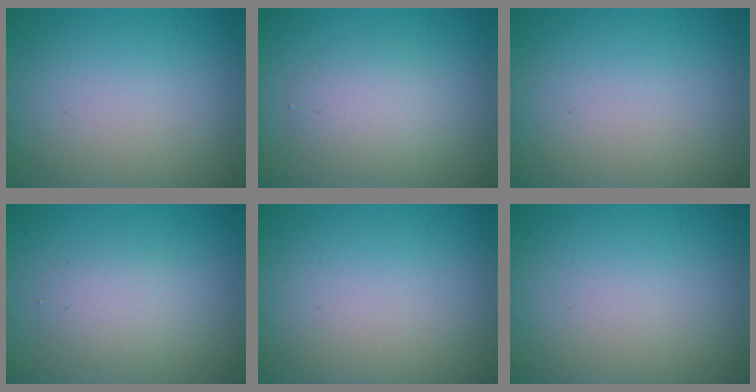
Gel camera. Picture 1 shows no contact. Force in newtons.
{"total": 2.6, "press": 2.6, "slide": 0.3}
{"total": 0.0}
{"total": 2.2, "press": 2.2, "slide": 0.1}
{"total": 0.0}
{"total": 0.0}